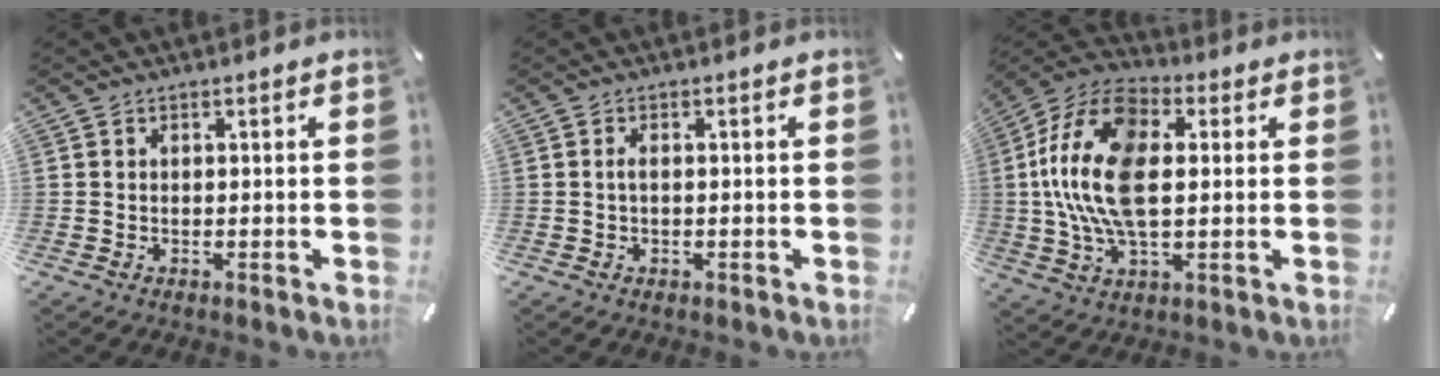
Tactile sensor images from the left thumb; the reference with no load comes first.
{"total": 1.8, "force": [-0.2, 0.9, 1.5], "torque": [-0.029, 0.002, -0.004]}
{"total": 18.1, "force": [2.0, 10.5, 14.7], "torque": [-0.330, 0.004, 0.034]}